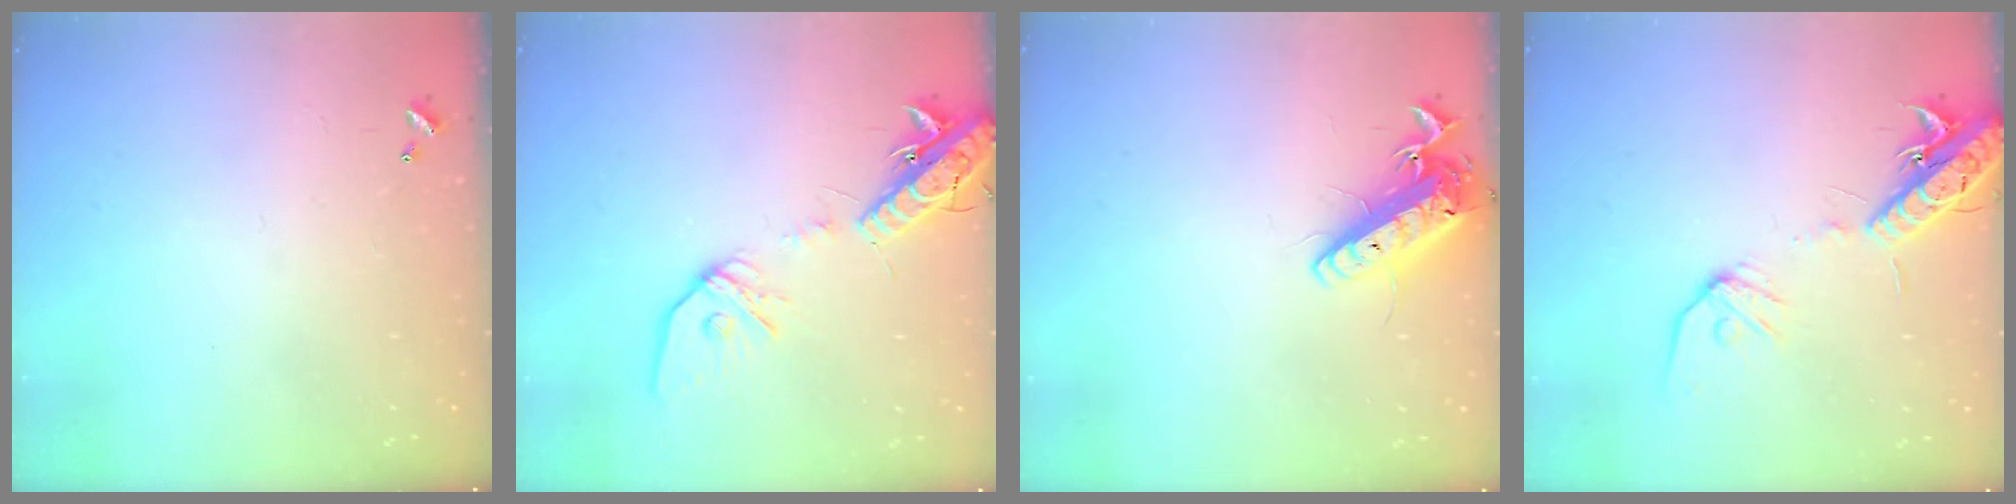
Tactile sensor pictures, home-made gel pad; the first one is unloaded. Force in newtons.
{"total": 15.6, "press": 15.3, "slide": 3.2}
{"total": 14.0, "press": 13.8, "slide": 2.7}
{"total": 15.1, "press": 14.7, "slide": 3.3}